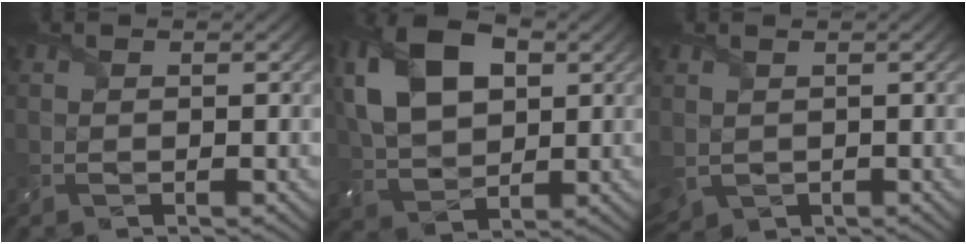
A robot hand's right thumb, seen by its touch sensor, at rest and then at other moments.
{"total": 12.7, "force": [3.6, 8.0, 9.1], "torque": [-0.215, 0.019, 0.063]}
{"total": 3.7, "force": [0.2, 3.1, 2.1], "torque": [-0.076, -0.017, 0.003]}